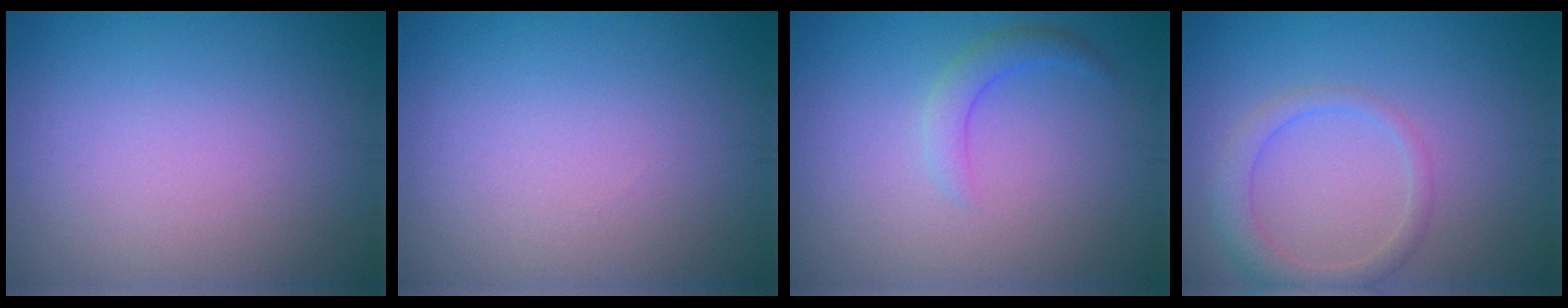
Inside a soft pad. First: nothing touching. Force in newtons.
{"total": 0.0}
{"total": 1.7, "press": 1.7, "slide": 0.1}
{"total": 2.6, "press": 2.6, "slide": 0.1}